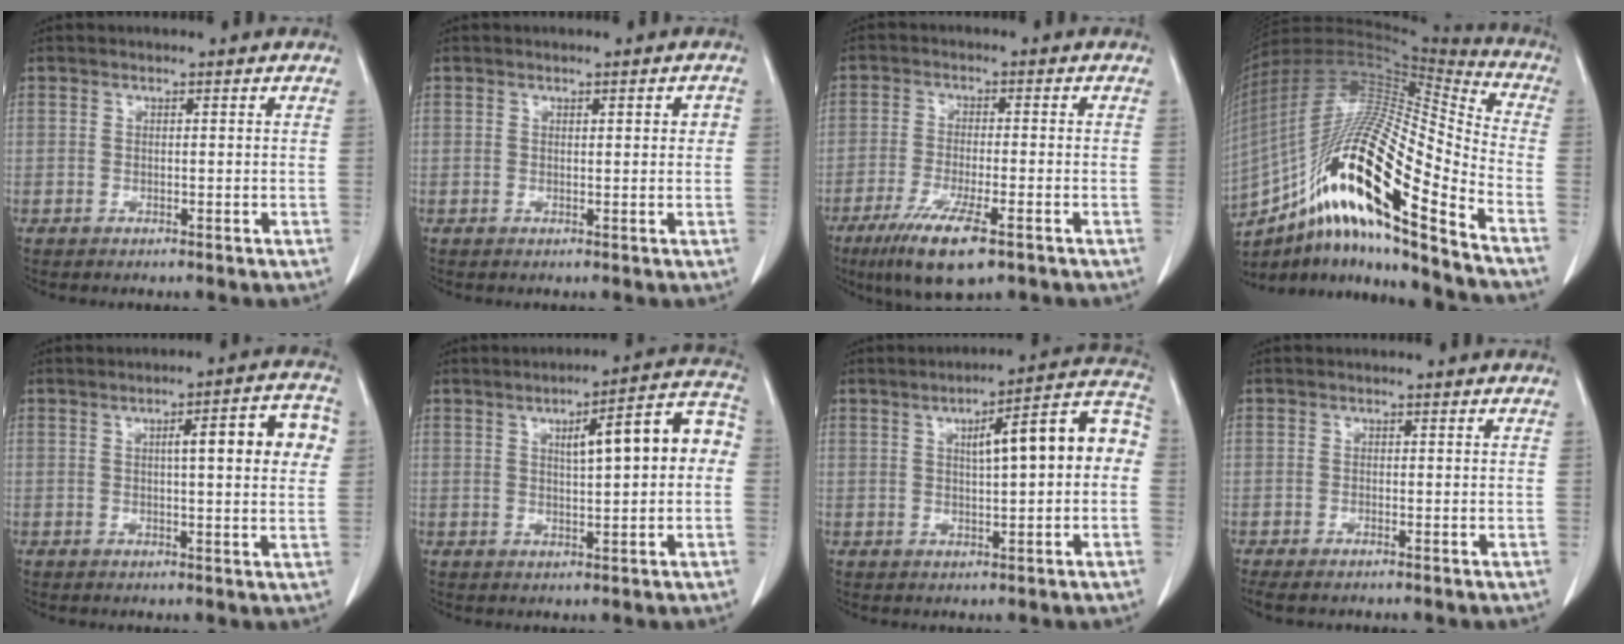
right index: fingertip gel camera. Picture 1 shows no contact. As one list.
[{"total": 2.0, "force": [0.5, 0.7, 1.8], "torque": [-0.020, 0.006, 0.006]}, {"total": 9.4, "force": [-5.6, 1.4, 7.5], "torque": [-0.137, -0.024, -0.091]}, {"total": 26.8, "force": [-14.7, 3.1, 22.3], "torque": [-0.416, -0.019, -0.264]}, {"total": 9.3, "force": [1.9, 1.5, 8.9], "torque": [-0.114, 0.020, 0.020]}, {"total": 11.0, "force": [1.6, 2.1, 10.6], "torque": [-0.139, 0.036, 0.018]}, {"total": 11.9, "force": [1.4, 2.3, 11.6], "torque": [-0.152, 0.042, 0.016]}, {"total": 1.4, "force": [-1.0, 0.5, 0.8], "torque": [-0.014, -0.003, -0.011]}]